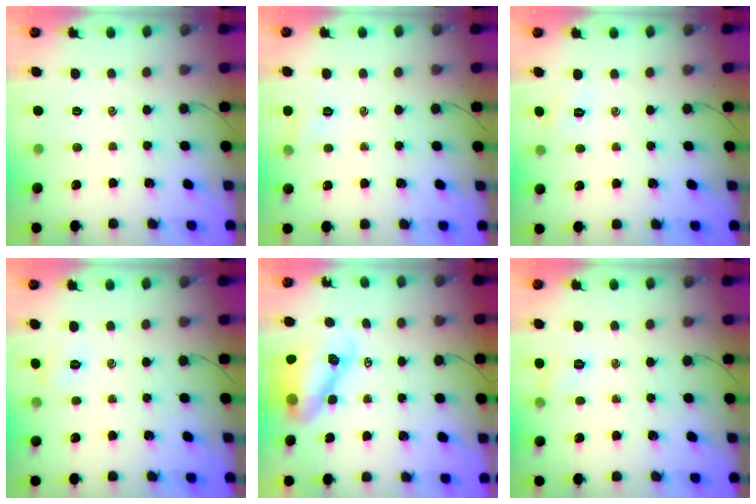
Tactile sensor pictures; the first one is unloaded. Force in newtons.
{"total": 4.7, "press": 4.5, "slide": 1.5}
{"total": 2.5, "press": 2.4, "slide": 0.7}
{"total": 2.1, "press": 2.1, "slide": 0.6}
{"total": 9.3, "press": 8.9, "slide": 3.0}
{"total": 5.5, "press": 5.2, "slide": 1.7}